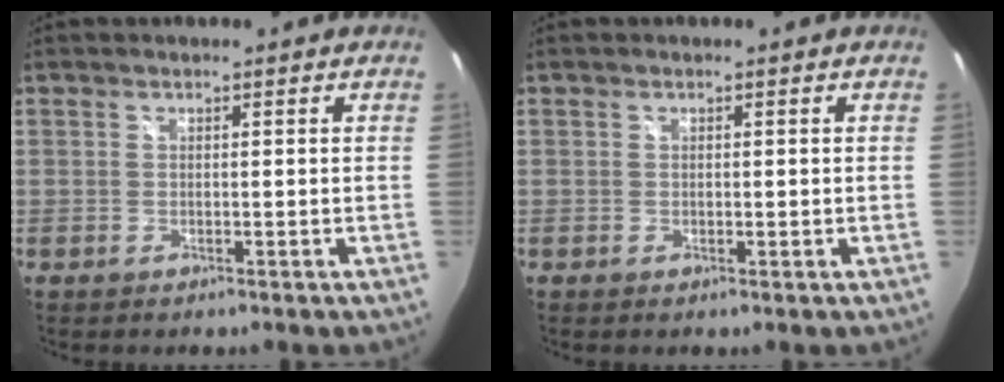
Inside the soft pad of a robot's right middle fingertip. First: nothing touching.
{"total": 0.0}